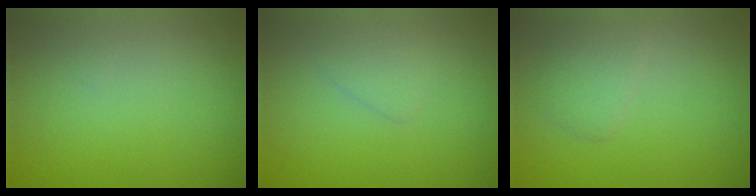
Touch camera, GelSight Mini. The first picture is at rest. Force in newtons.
{"total": 1.3, "press": 1.3, "slide": 0.0}
{"total": 1.9, "press": 1.9, "slide": 0.0}